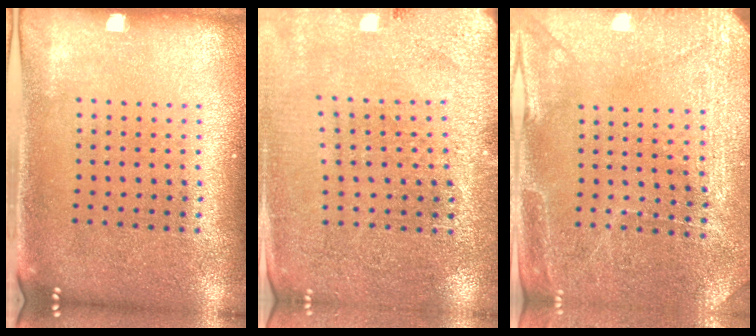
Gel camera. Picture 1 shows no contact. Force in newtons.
{"total": 2.8, "press": 2.8, "slide": 0.2}
{"total": 2.9, "press": 2.8, "slide": 0.3}